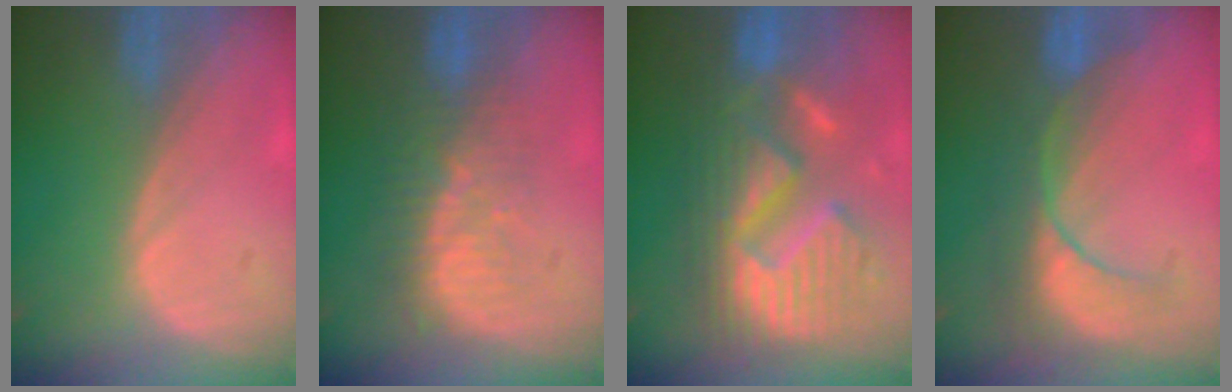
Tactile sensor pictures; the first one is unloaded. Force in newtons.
{"total": 8.4, "press": 7.5, "slide": 3.8}
{"total": 13.2, "press": 13.2, "slide": 1.3}
{"total": 8.6, "press": 7.8, "slide": 3.5}